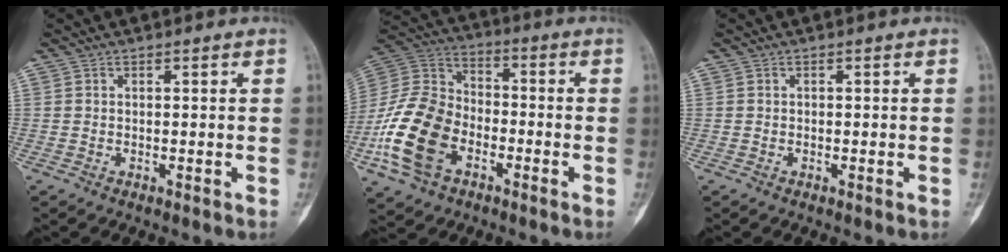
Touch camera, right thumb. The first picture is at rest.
{"total": 17.7, "force": [-6.7, 11.9, 11.3], "torque": [-0.218, 0.041, -0.131]}
{"total": 0.0}